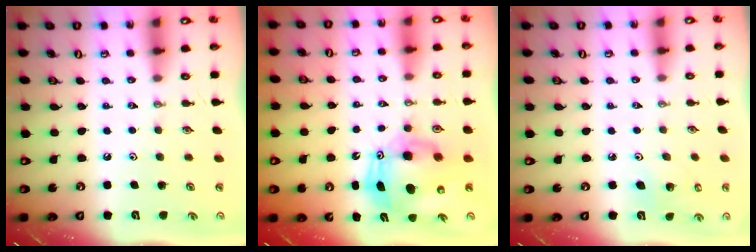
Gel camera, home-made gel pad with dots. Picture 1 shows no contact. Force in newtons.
{"total": 12.0, "press": 11.7, "slide": 2.5}
{"total": 5.8, "press": 5.7, "slide": 1.1}